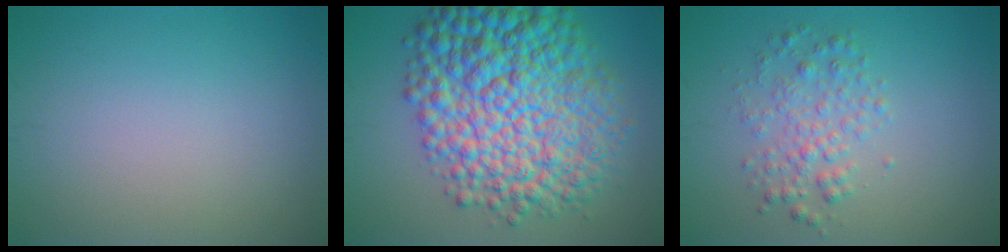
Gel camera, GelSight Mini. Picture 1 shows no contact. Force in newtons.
{"total": 13.2, "press": 13.2, "slide": 0.2}
{"total": 2.8, "press": 2.8, "slide": 0.0}